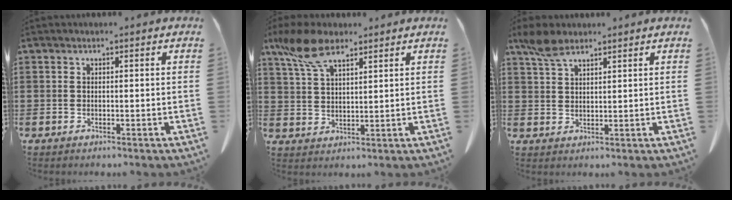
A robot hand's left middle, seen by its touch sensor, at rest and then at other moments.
{"total": 8.6, "force": [5.7, 3.3, 5.6], "torque": [-0.137, -0.009, 0.104]}
{"total": 4.7, "force": [3.4, 1.7, 2.8], "torque": [-0.064, -0.001, 0.063]}